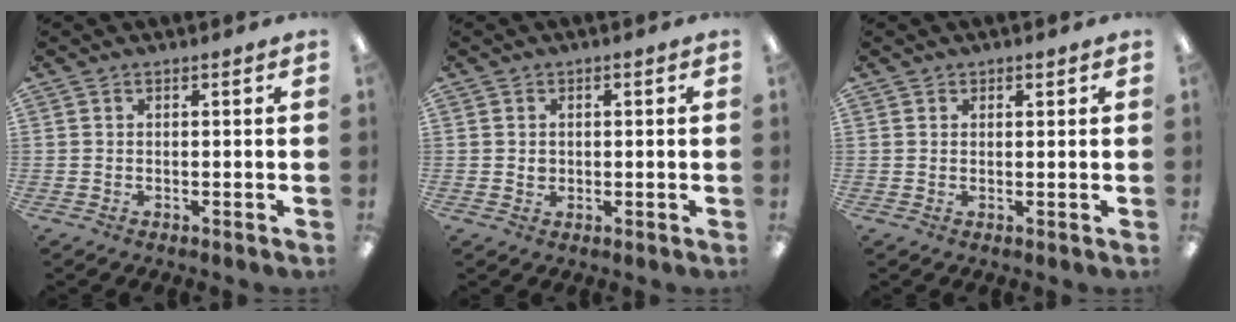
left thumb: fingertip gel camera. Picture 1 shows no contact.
{"total": 1.5, "force": [0.2, 1.4, 0.4], "torque": [-0.001, 0.002, 0.001]}
{"total": 1.1, "force": [0.8, 0.7, 0.2], "torque": [-0.005, 0.002, 0.015]}